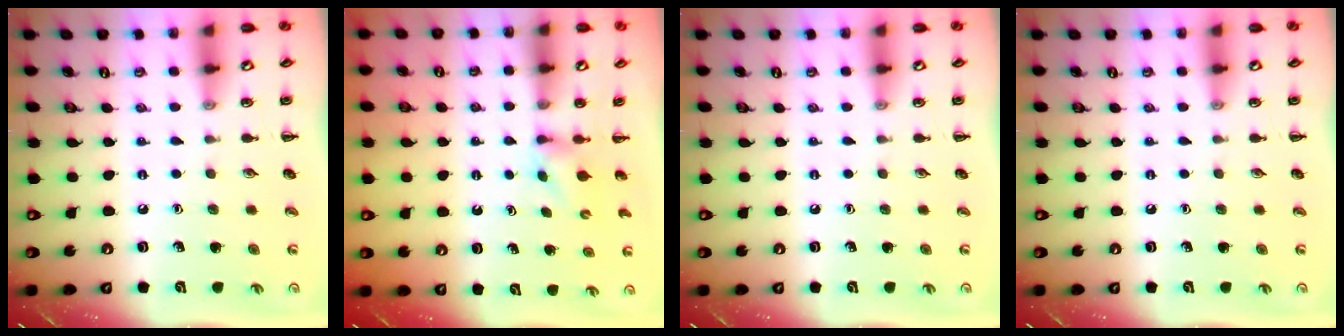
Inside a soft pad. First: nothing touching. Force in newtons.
{"total": 2.5, "press": 2.3, "slide": 0.9}
{"total": 0.0}
{"total": 0.0}